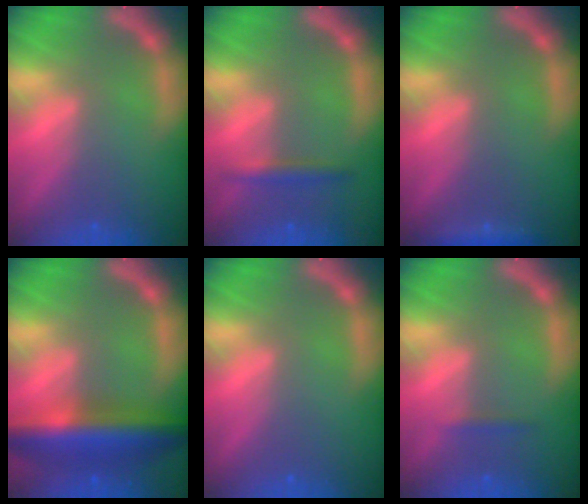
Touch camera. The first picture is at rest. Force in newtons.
{"total": 1.9}
{"total": 1.4}
{"total": 8.5}
{"total": 0.0}
{"total": 0.9}